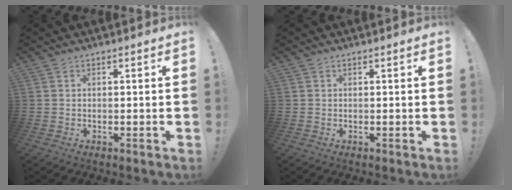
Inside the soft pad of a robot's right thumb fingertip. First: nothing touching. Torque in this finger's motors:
{"motor_torque": [0.13, 0.00, -0.28, 0.15, 0.00]}